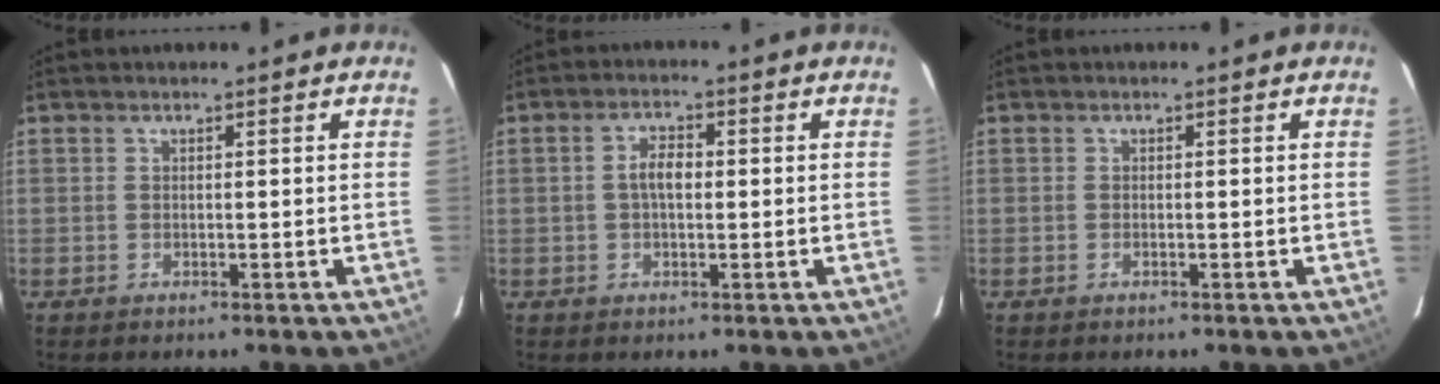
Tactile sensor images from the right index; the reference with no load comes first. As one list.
[{"total": 3.6, "force": [0.1, 1.9, 3.1], "torque": [-0.059, 0.010, 0.002]}, {"total": 0.5, "force": [-0.2, -0.1, 0.5], "torque": [-0.010, 0.001, -0.005]}]